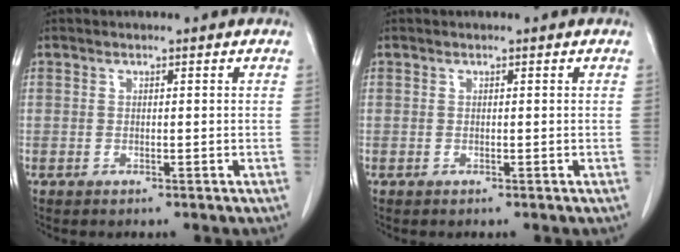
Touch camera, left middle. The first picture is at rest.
{"total": 0.0}